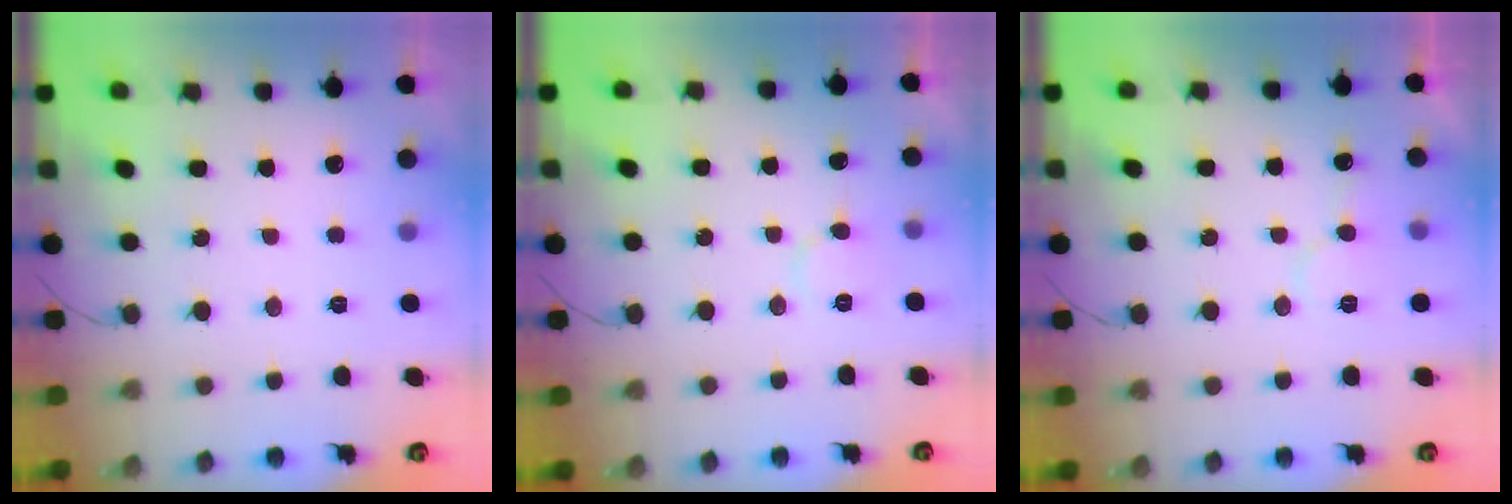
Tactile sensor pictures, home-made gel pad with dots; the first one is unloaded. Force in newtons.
{"total": 3.6, "press": 3.6, "slide": 0.5}
{"total": 7.2, "press": 7.2, "slide": 0.5}